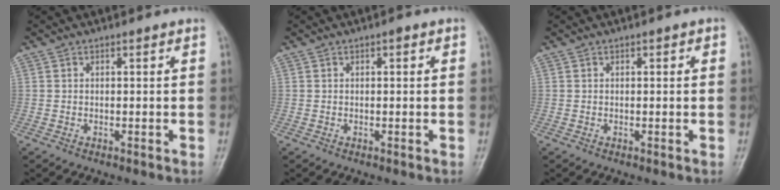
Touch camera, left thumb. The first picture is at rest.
{"total": 1.0, "force": [0.3, 0.5, 0.9], "torque": [-0.008, 0.002, 0.002]}
{"total": 1.1, "force": [0.3, 0.5, 0.9], "torque": [-0.008, 0.002, 0.003]}